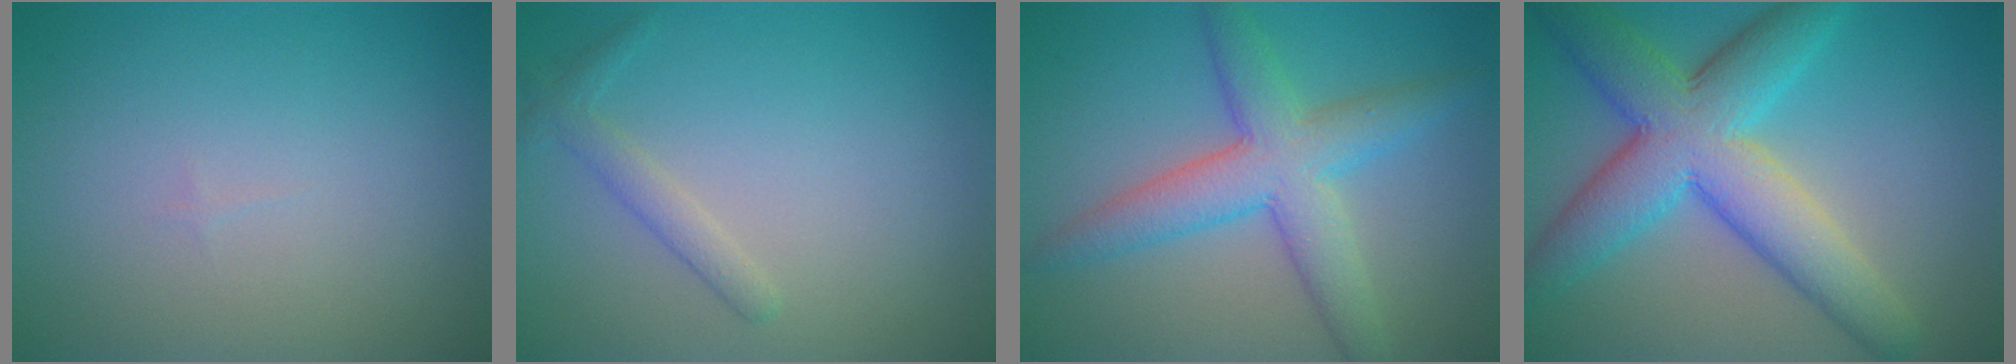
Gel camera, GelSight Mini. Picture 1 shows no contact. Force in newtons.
{"total": 1.6, "press": 1.6, "slide": 0.1}
{"total": 6.0, "press": 6.0, "slide": 0.1}
{"total": 9.2, "press": 9.2, "slide": 0.3}